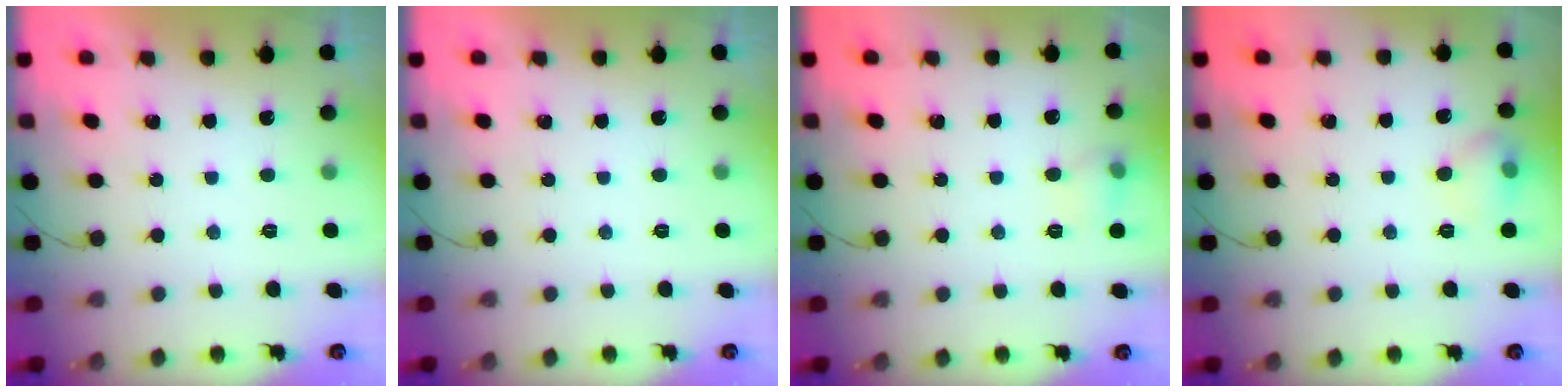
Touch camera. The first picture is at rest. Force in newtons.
{"total": 0.0}
{"total": 6.9, "press": 6.5, "slide": 2.1}
{"total": 6.6, "press": 6.4, "slide": 1.5}